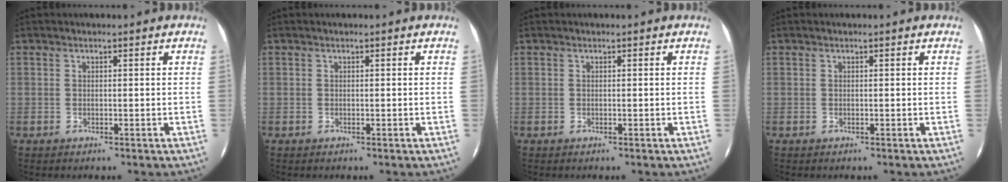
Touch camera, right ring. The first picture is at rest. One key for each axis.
{"total": 0.0}
{"total": 0.0}
{"total": 0.0}